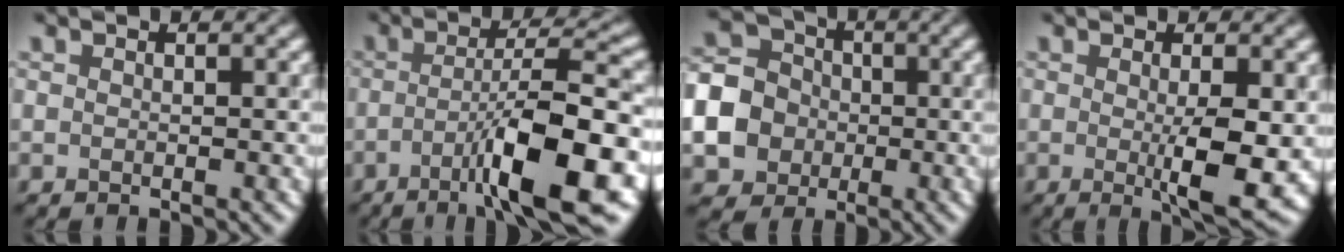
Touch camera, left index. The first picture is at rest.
{"total": 9.8, "force": [-3.7, 1.7, 8.9], "torque": [-0.128, 0.013, -0.067]}
{"total": 10.6, "force": [-2.4, 9.7, 3.6], "torque": [-0.106, -0.020, -0.067]}
{"total": 4.9, "force": [-0.5, 0.8, 4.8], "torque": [-0.076, -0.011, -0.003]}